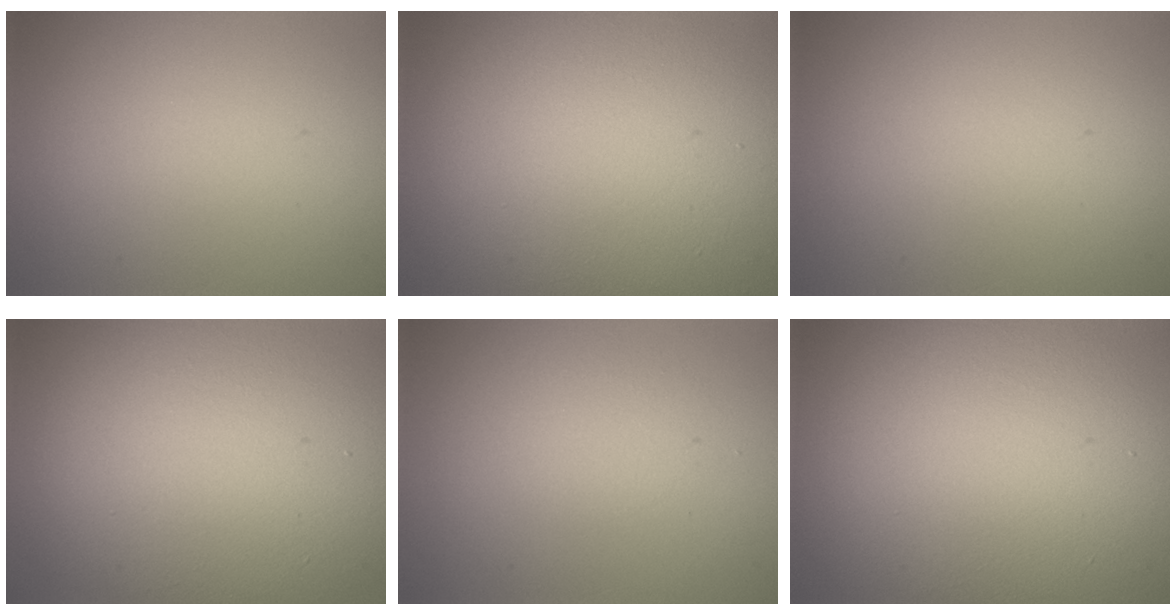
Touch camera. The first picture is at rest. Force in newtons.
{"total": 20.1, "press": 20.1, "slide": 1.2}
{"total": 0.0}
{"total": 15.9, "press": 15.9, "slide": 0.8}
{"total": 1.4, "press": 1.3, "slide": 0.1}
{"total": 21.0, "press": 21.0, "slide": 0.8}